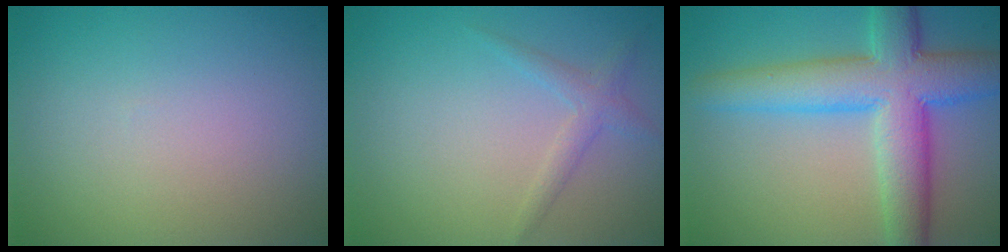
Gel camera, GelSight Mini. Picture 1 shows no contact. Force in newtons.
{"total": 1.5, "press": 1.5, "slide": 0.1}
{"total": 8.0, "press": 8.0, "slide": 0.3}